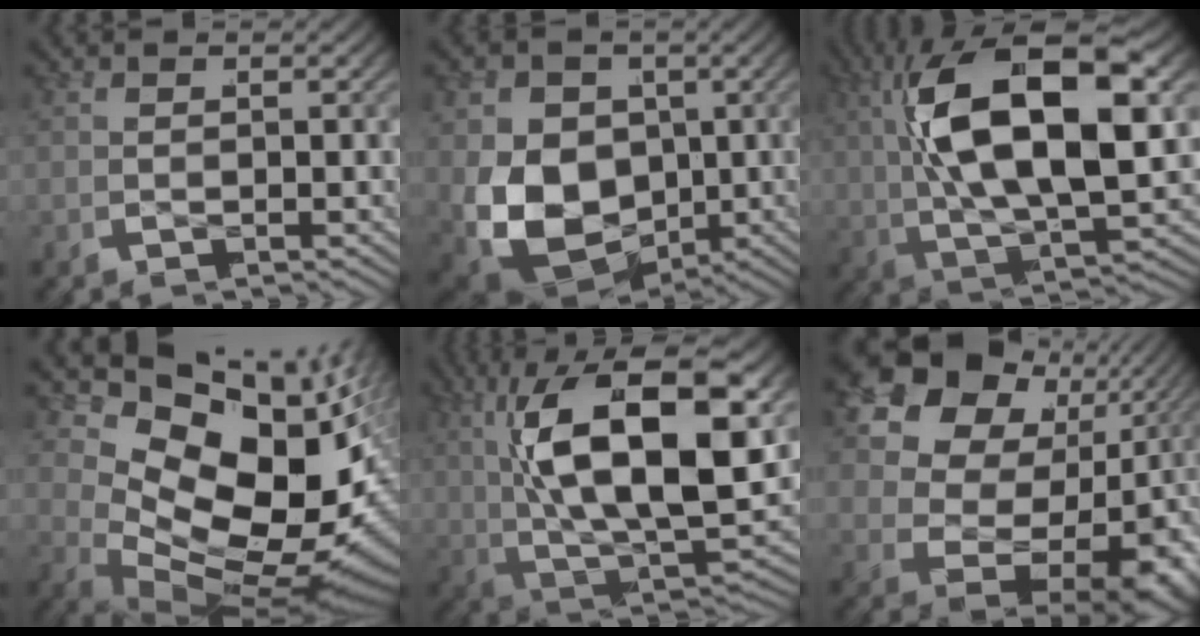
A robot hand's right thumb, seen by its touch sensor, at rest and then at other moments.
{"total": 17.4, "force": [-2.1, 13.8, 10.4], "torque": [-0.239, -0.064, -0.018]}
{"total": 17.3, "force": [0.9, 9.1, 14.6], "torque": [-0.296, -0.024, 0.027]}
{"total": 20.4, "force": [-0.9, 13.1, 15.7], "torque": [-0.264, -0.021, -0.003]}
{"total": 19.2, "force": [0.1, 10.8, 15.9], "torque": [-0.313, -0.049, 0.026]}
{"total": 20.5, "force": [0.1, 14.1, 14.9], "torque": [-0.292, -0.034, 0.023]}